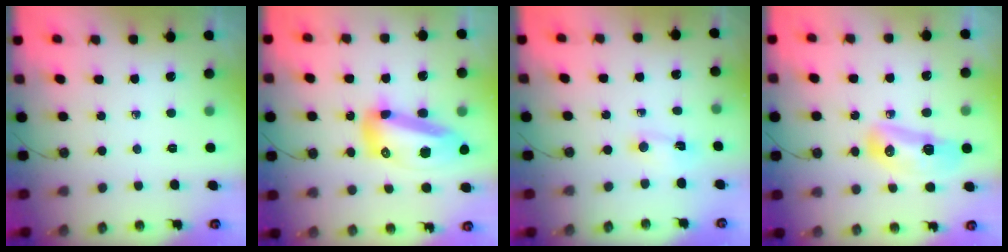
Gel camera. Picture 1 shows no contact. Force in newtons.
{"total": 17.2, "press": 17.1, "slide": 2.1}
{"total": 1.4, "press": 1.2, "slide": 0.7}
{"total": 10.1, "press": 10.0, "slide": 1.6}